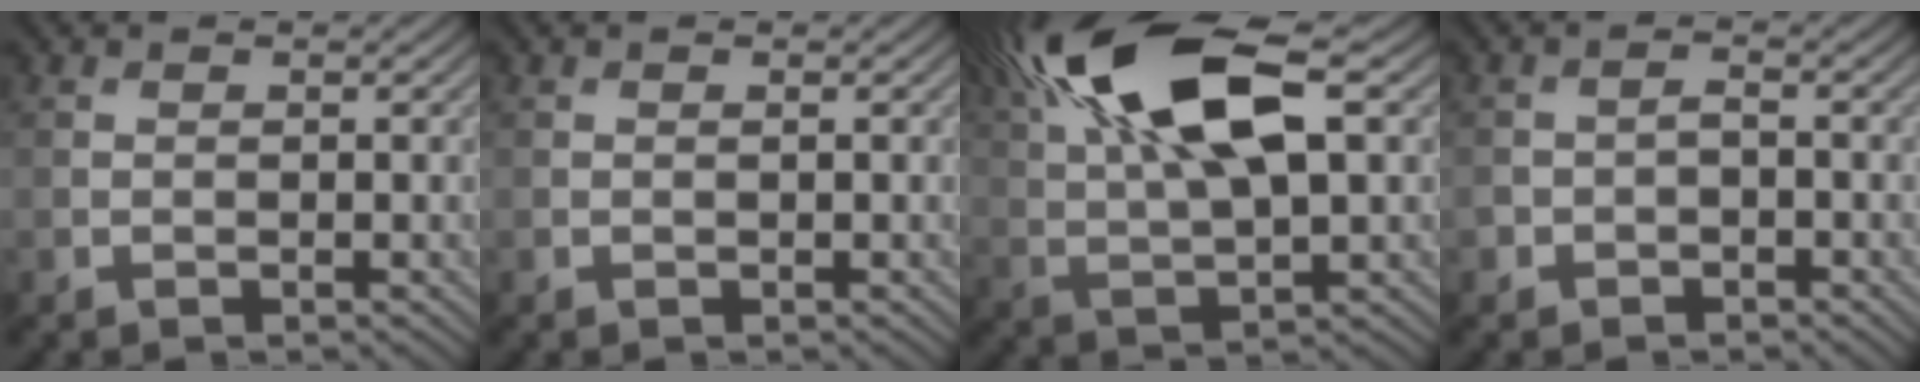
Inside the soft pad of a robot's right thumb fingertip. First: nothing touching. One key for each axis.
{"total": 0.0}
{"total": 16.5, "fx": 7.0, "fy": 6.0, "fz": 13.7, "tx": -0.292, "ty": 0.027, "tz": 0.118}
{"total": 1.9, "fx": -1.2, "fy": 1.2, "fz": 0.8, "tx": -0.015, "ty": 0.002, "tz": -0.028}